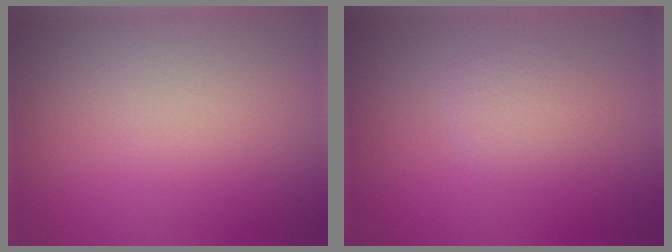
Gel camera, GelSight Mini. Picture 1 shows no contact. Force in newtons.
{"total": 1.5, "press": 1.5, "slide": 0.0}